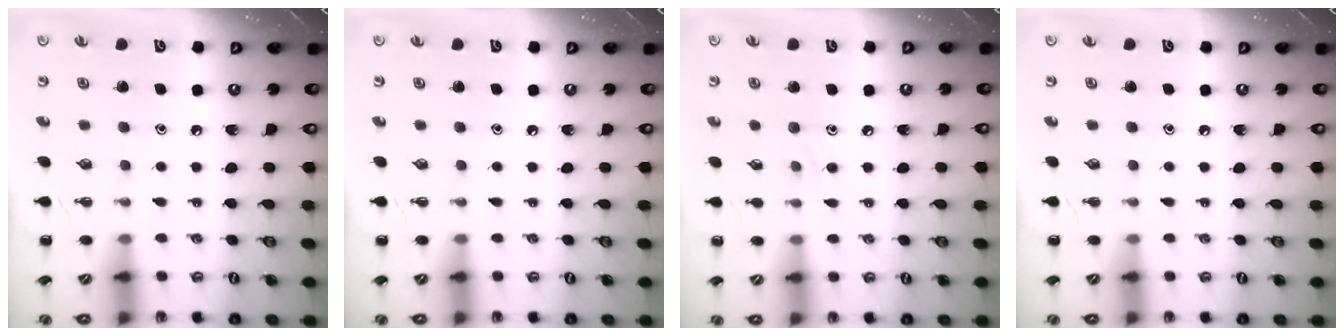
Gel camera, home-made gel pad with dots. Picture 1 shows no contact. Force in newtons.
{"total": 0.0}
{"total": 5.7, "press": 5.4, "slide": 1.9}
{"total": 0.0}